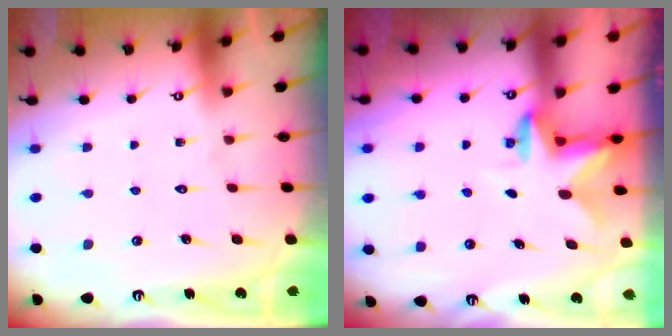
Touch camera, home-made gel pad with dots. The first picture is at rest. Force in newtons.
{"total": 2.7, "press": 2.6, "slide": 0.5}